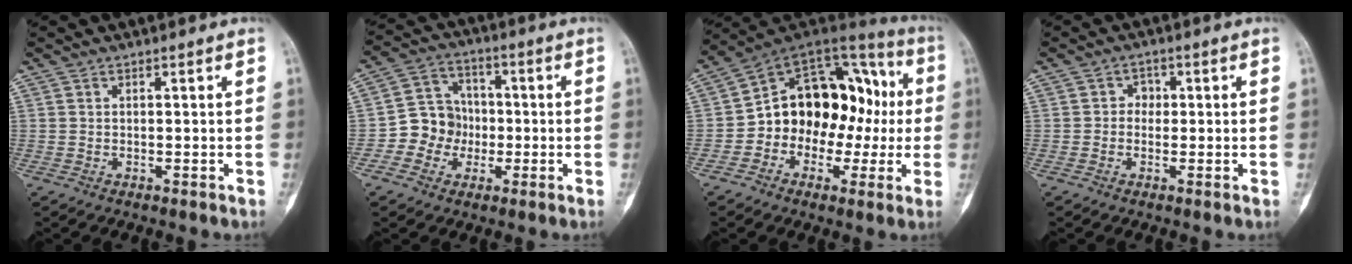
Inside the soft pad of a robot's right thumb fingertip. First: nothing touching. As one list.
[{"total": 9.1, "force": [-1.9, 8.4, 2.9], "torque": [-0.006, 0.030, -0.044]}, {"total": 19.9, "force": [-1.1, 14.4, 13.8], "torque": [-0.146, 0.071, -0.018]}, {"total": 2.3, "force": [0.0, 2.1, 1.0], "torque": [0.005, 0.008, -0.009]}]